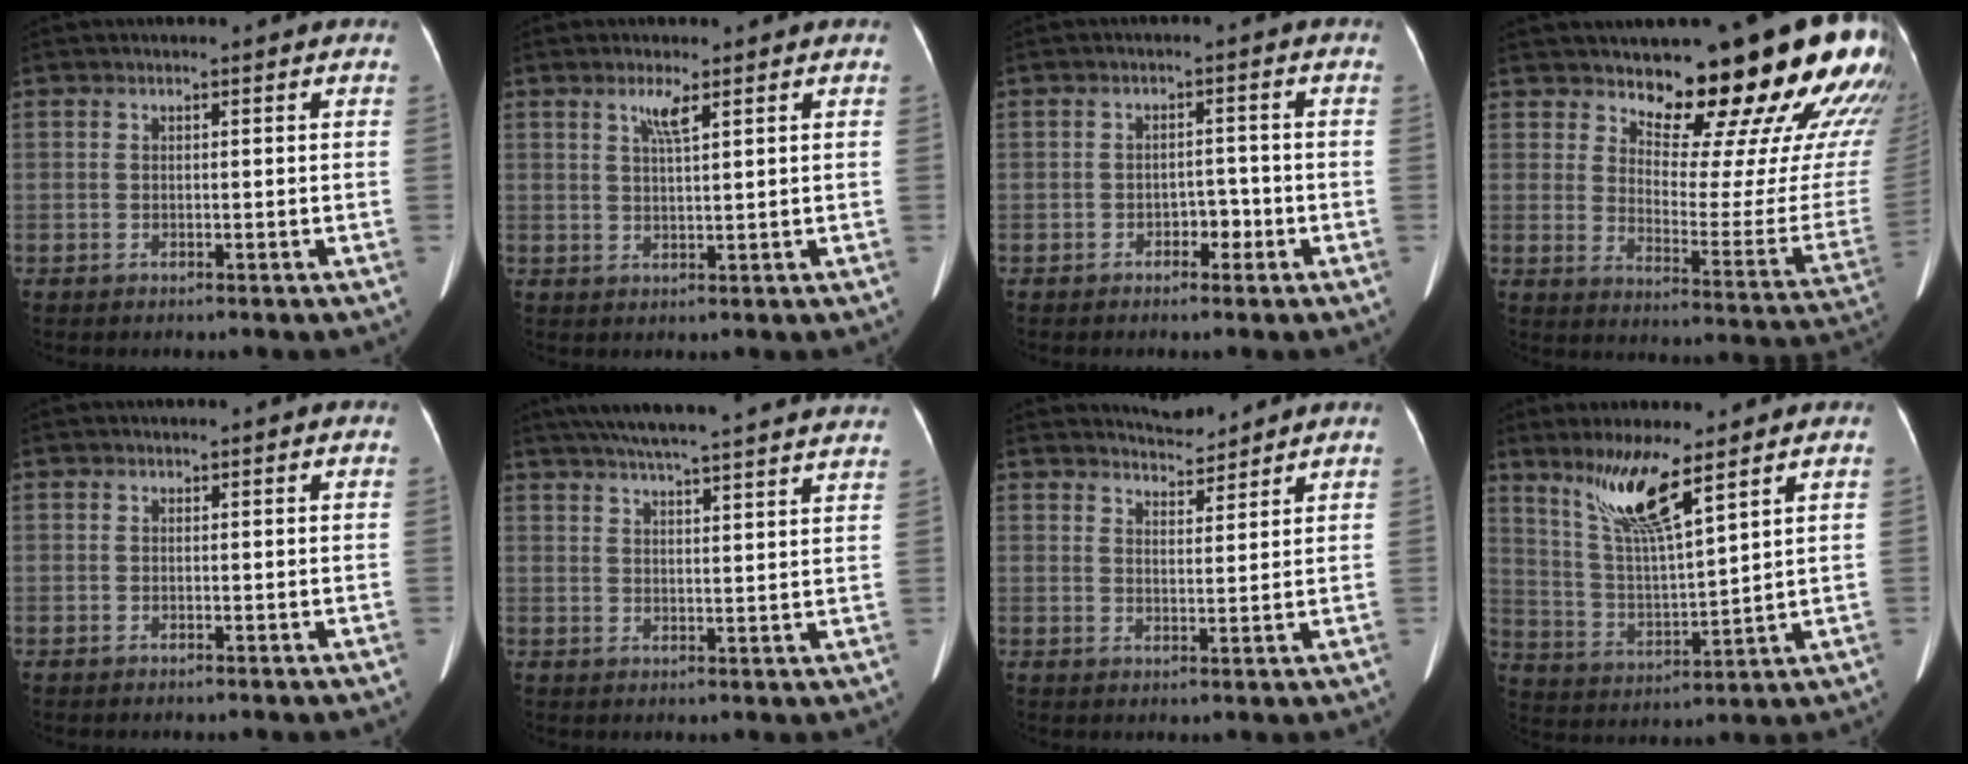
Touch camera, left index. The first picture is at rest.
{"total": 3.8, "force": [2.1, -0.1, 3.1], "torque": [-0.067, -0.002, 0.043]}
{"total": 2.7, "force": [-1.4, 1.6, 1.7], "torque": [-0.017, 0.009, -0.021]}
{"total": 24.1, "force": [19.5, 4.4, 13.4], "torque": [-0.170, -0.096, 0.237]}
{"total": 0.0}
{"total": 24.3, "force": [22.0, 1.2, 10.3], "torque": [-0.165, 0.006, 0.279]}
{"total": 3.7, "force": [3.6, 0.6, 0.0], "torque": [-0.006, 0.000, 0.059]}
{"total": 10.5, "force": [7.2, 0.7, 7.6], "torque": [-0.154, -0.006, 0.145]}